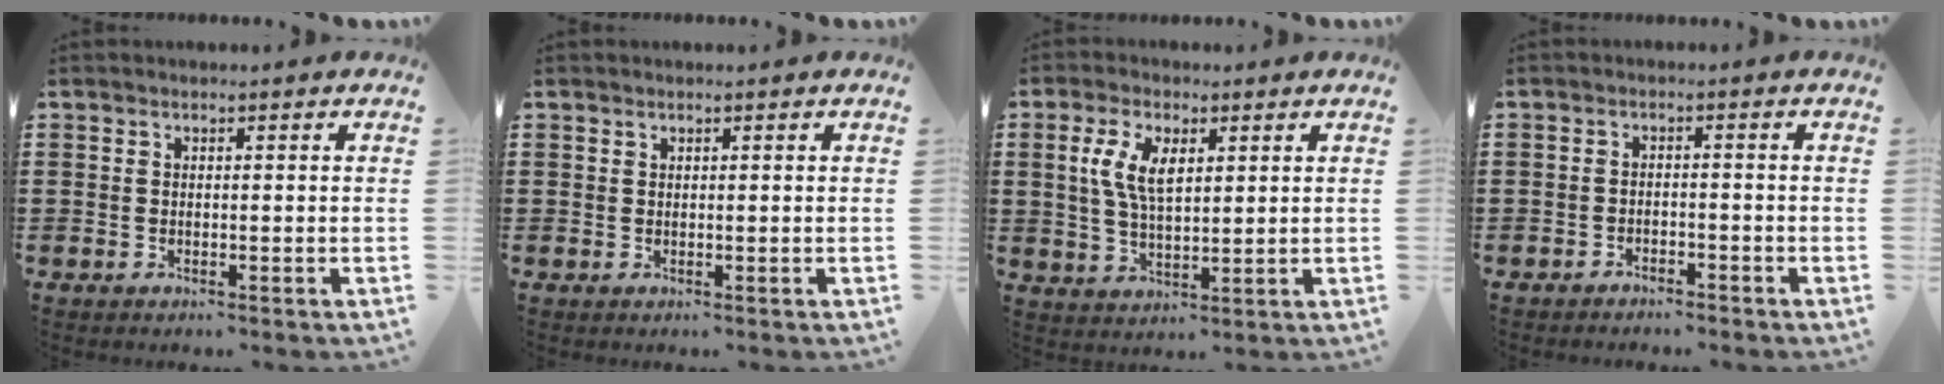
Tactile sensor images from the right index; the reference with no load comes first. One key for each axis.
{"total": 0.5, "fx": 0.4, "fy": 0.4, "fz": 0.1, "tx": -0.003, "ty": 0.002, "tz": 0.008}
{"total": 6.5, "fx": 2.0, "fy": 3.2, "fz": 5.3, "tx": -0.121, "ty": 0.008, "tz": 0.032}
{"total": 1.7, "fx": -1.7, "fy": 0.3, "fz": 0.0, "tx": -0.007, "ty": 0.003, "tz": -0.037}